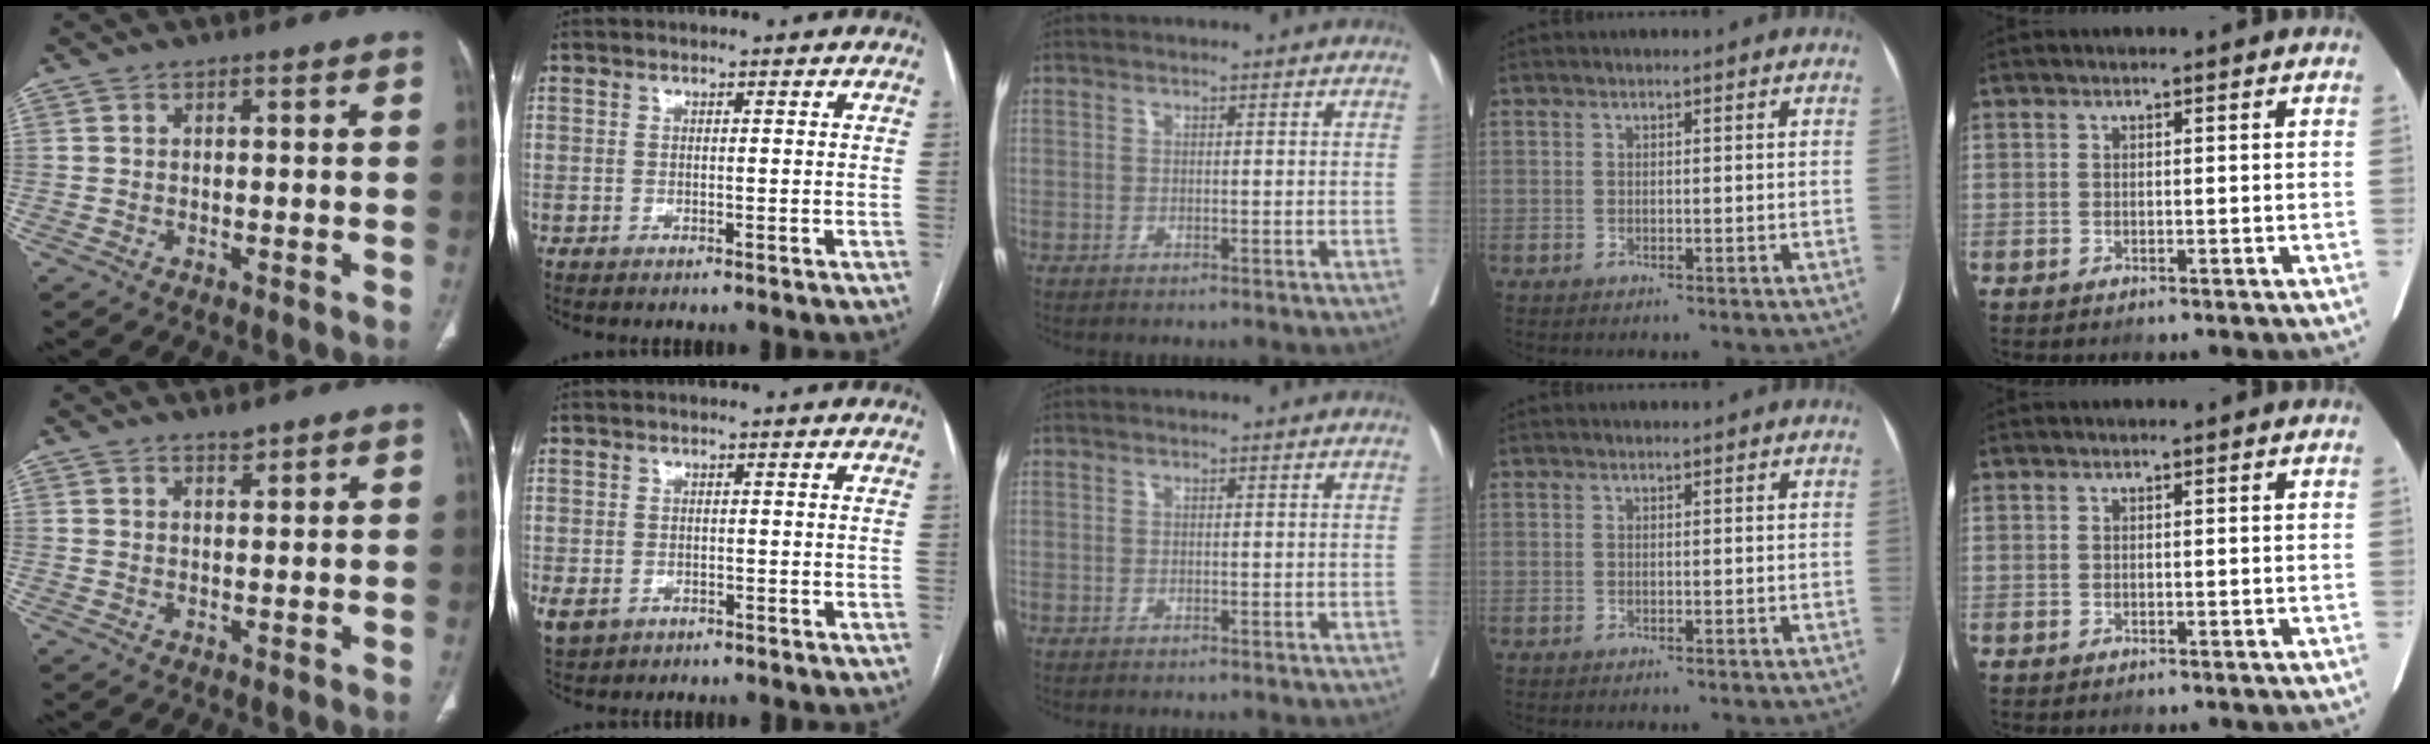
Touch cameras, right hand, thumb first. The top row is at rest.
{"thumb": {"total": 1.6, "force": [1.4, 0.3, 0.5], "torque": [0.004, -0.010, 0.025]}, "index": {"total": 4.6, "force": [-2.2, 3.6, 1.9], "torque": [-0.045, -0.003, -0.028]}}